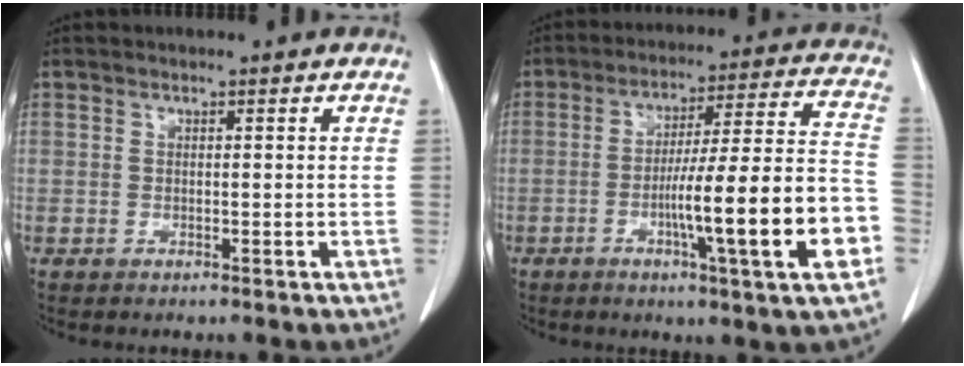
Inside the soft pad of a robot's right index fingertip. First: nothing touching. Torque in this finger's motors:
{"motor_torque": [2.09, -0.05, 1.05, 0.21]}